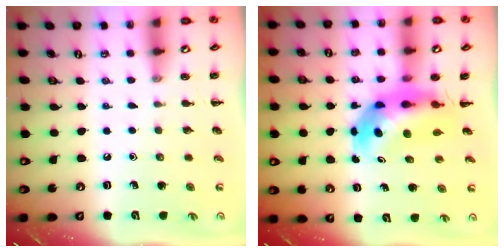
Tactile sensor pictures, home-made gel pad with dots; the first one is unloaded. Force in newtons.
{"total": 7.4, "press": 7.1, "slide": 2.1}